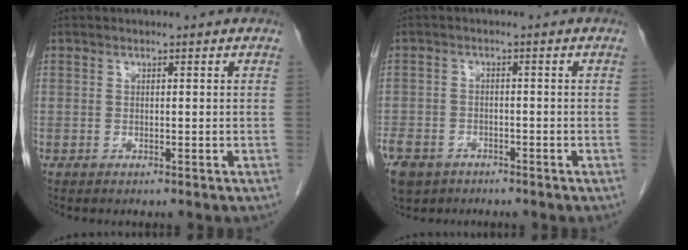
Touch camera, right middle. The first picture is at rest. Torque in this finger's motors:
{"motor_torque": [1.21, -0.87, 1.05, 0.18]}